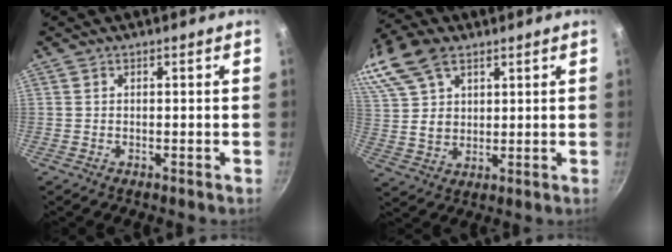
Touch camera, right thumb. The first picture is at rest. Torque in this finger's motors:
{"motor_torque": [0.36, 2.18, 0.34, -0.17, 0.13]}